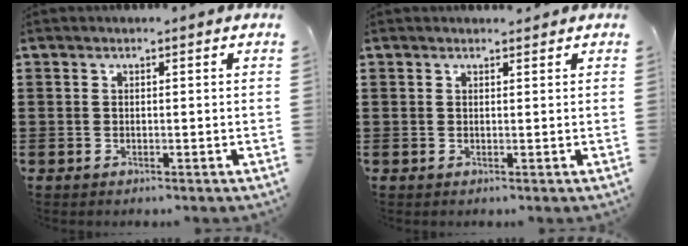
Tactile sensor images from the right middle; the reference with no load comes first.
{"total": 0.8, "force": [0.7, 0.4, 0.0], "torque": [0.006, -0.003, 0.012]}